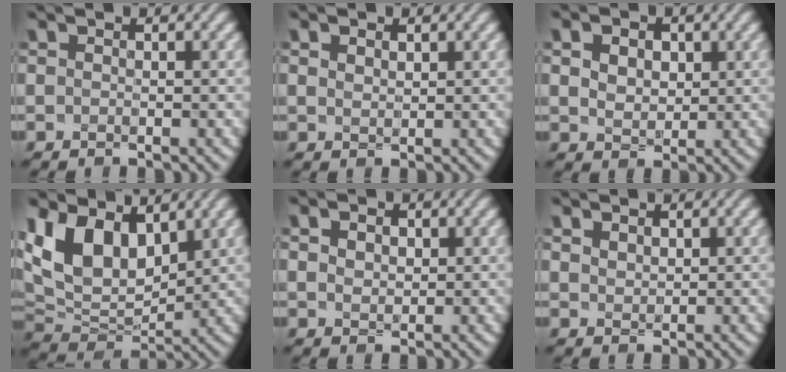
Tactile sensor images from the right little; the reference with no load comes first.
{"total": 1.4, "force": [0.9, 0.8, 0.7], "torque": [-0.020, 0.010, 0.010]}
{"total": 3.5, "force": [1.3, 2.4, 2.2], "torque": [-0.046, 0.012, 0.014]}
{"total": 7.7, "force": [2.9, 4.8, 5.2], "torque": [-0.121, -0.006, 0.058]}
{"total": 2.2, "force": [0.9, 1.5, 1.3], "torque": [-0.027, 0.013, 0.006]}
{"total": 2.3, "force": [1.4, 1.5, 1.1], "torque": [-0.030, 0.011, 0.022]}